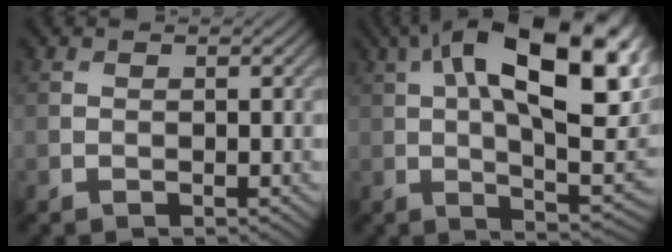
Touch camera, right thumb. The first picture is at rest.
{"total": 21.5, "force": [7.0, 9.4, 18.0], "torque": [-0.271, 0.029, 0.102]}